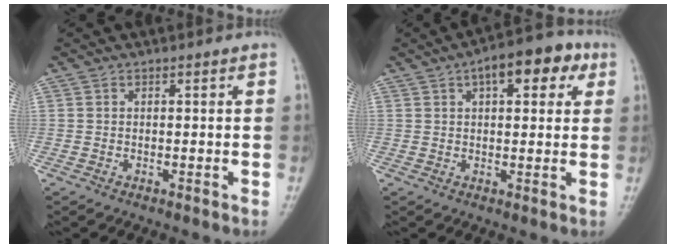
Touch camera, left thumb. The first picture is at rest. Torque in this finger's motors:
{"motor_torque": [2.80, 2.21, 0.92, -0.44, 0.13]}